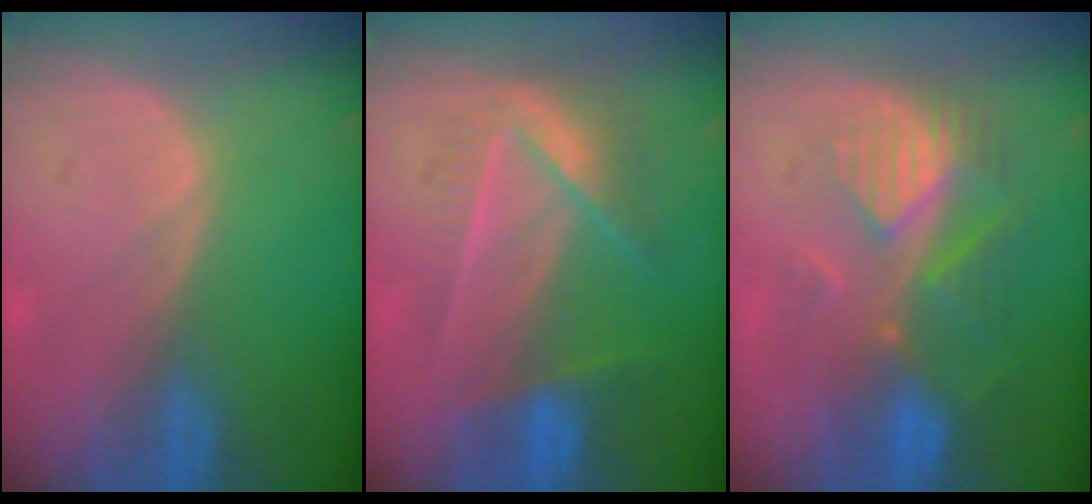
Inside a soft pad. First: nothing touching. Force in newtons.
{"total": 7.3, "press": 6.6, "slide": 3.0}
{"total": 8.8, "press": 7.9, "slide": 3.8}